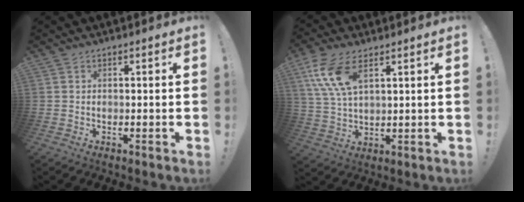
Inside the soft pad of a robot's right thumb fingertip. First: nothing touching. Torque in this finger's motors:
{"motor_torque": [0.08, 0.47, 0.72, 0.88, 0.09]}